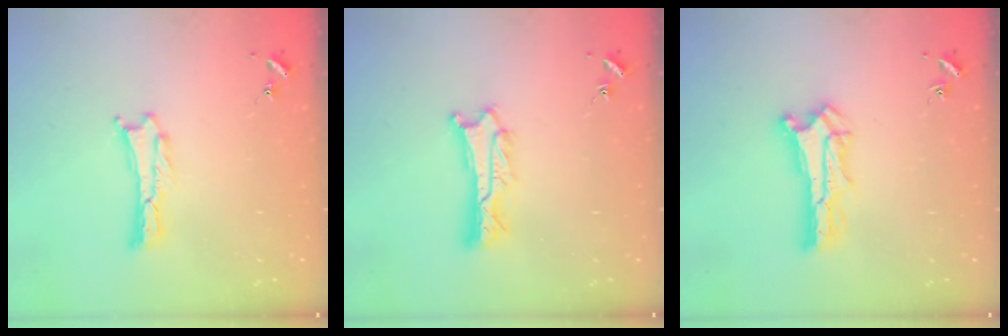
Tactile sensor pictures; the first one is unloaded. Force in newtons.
{"total": 2.2, "press": 2.2, "slide": 0.2}
{"total": 1.5, "press": 1.5, "slide": 0.2}